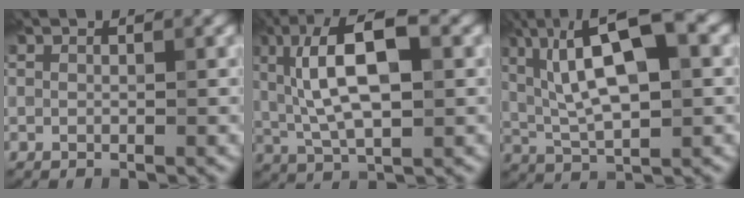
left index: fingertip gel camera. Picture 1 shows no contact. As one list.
[{"total": 9.7, "force": [2.0, 3.6, 8.8], "torque": [-0.155, 0.015, 0.026]}, {"total": 11.8, "force": [3.3, 4.1, 10.6], "torque": [-0.178, 0.018, 0.052]}]